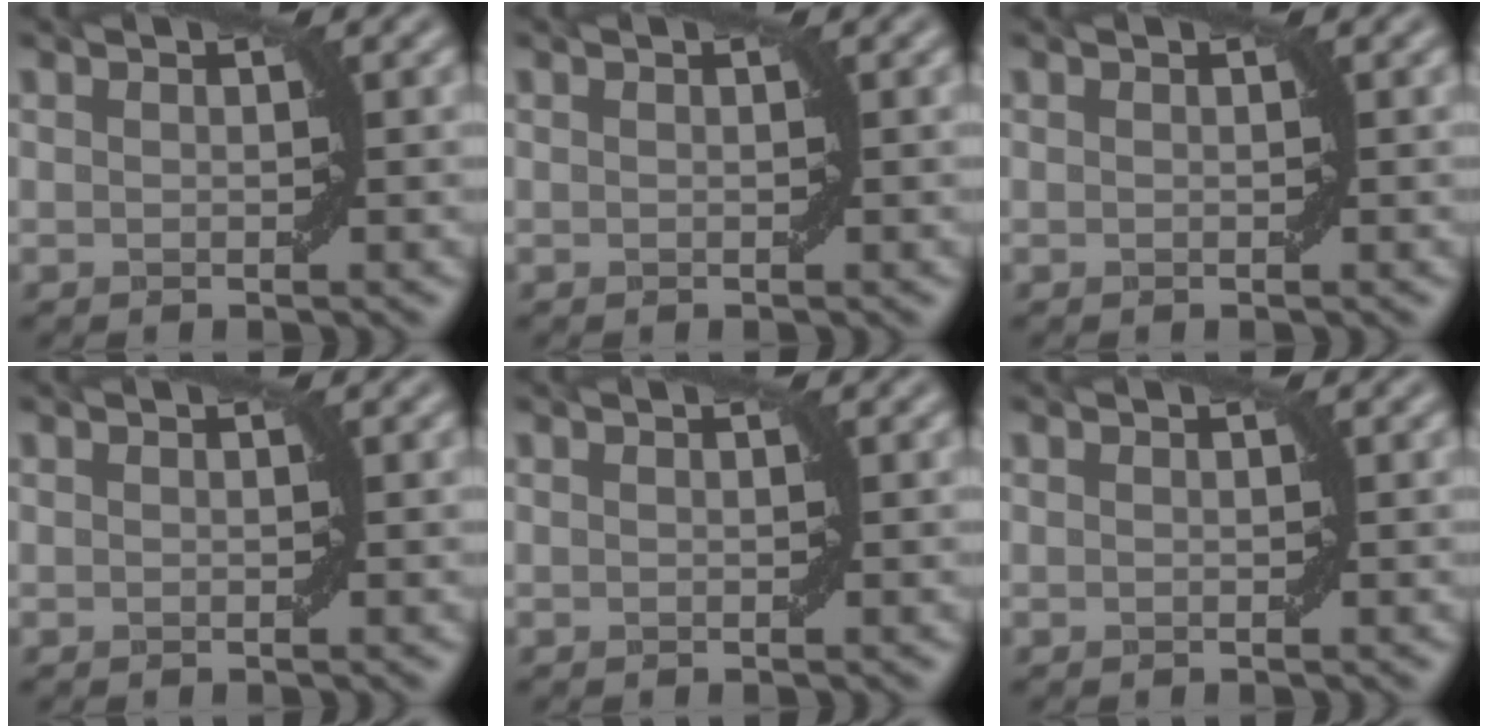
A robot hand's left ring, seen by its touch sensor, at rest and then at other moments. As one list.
[{"total": 0.0}, {"total": 0.0}, {"total": 0.0}, {"total": 0.0}, {"total": 0.0}]